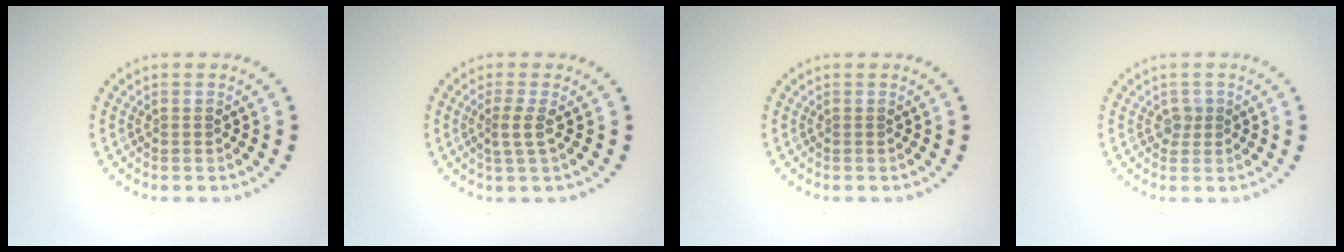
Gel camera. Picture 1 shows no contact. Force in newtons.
{"total": 1.7, "press": 1.1, "slide": 1.3}
{"total": 0.0}
{"total": 1.1, "press": 0.9, "slide": 0.5}